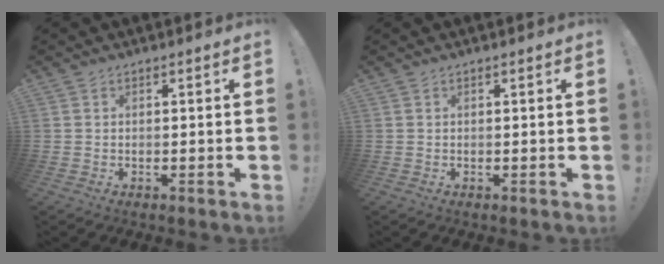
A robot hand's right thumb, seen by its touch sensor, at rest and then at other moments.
{"total": 0.0}